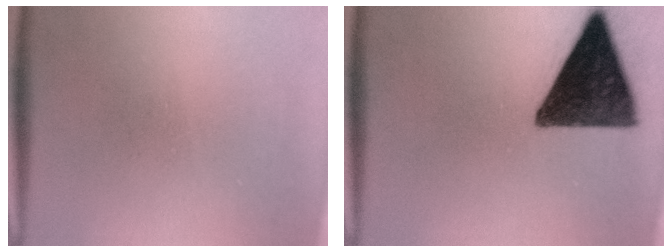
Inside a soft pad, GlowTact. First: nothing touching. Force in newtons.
{"total": 14.1}